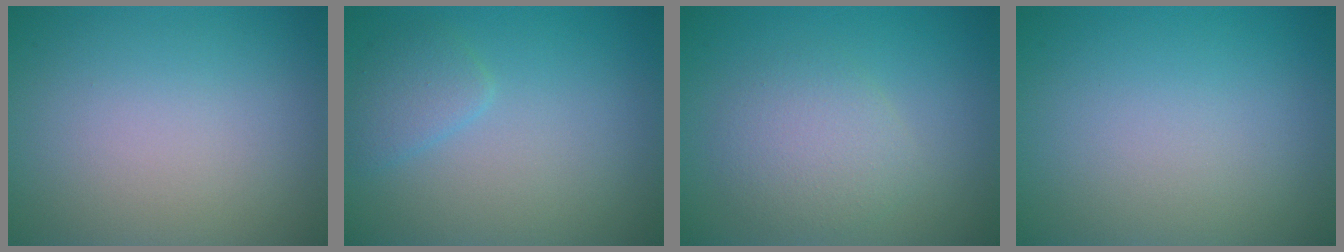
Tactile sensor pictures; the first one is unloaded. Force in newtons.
{"total": 1.8, "press": 1.8, "slide": 0.1}
{"total": 3.0, "press": 3.0, "slide": 0.0}
{"total": 0.0}